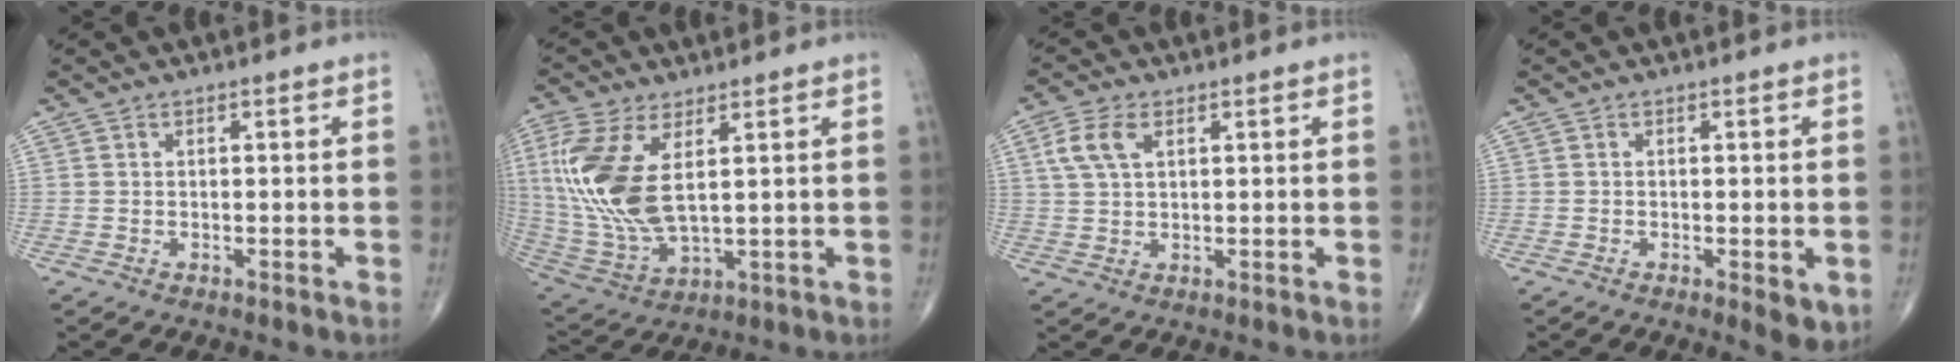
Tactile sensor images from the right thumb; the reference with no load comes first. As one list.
[{"total": 16.0, "force": [3.7, 7.3, 13.7], "torque": [-0.317, -0.016, 0.085]}, {"total": 5.6, "force": [2.0, 3.1, 4.1], "torque": [-0.094, 0.007, 0.043]}, {"total": 3.5, "force": [-1.0, 1.3, 3.2], "torque": [-0.040, -0.009, -0.015]}]